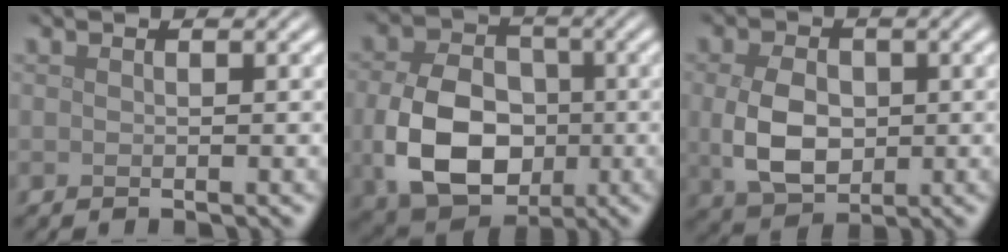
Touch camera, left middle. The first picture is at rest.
{"total": 9.3, "force": [-1.5, 6.8, 6.2], "torque": [-0.133, -0.017, -0.026]}
{"total": 5.3, "force": [-0.2, 3.8, 3.7], "torque": [-0.083, -0.007, 0.000]}